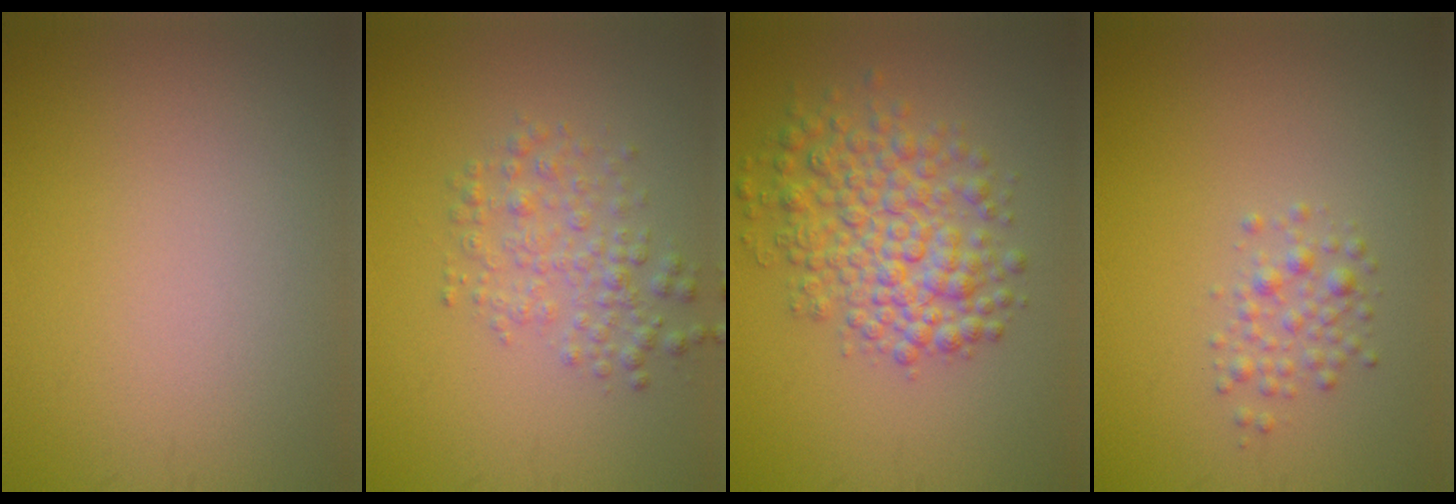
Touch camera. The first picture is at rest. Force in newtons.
{"total": 2.9, "press": 2.9, "slide": 0.1}
{"total": 5.9, "press": 5.9, "slide": 0.2}
{"total": 1.8, "press": 1.8, "slide": 0.1}